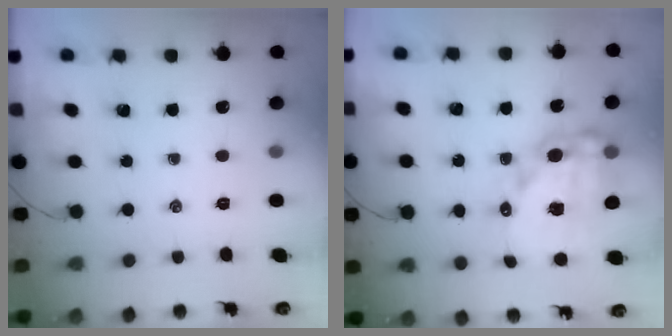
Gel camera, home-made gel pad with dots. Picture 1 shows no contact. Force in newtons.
{"total": 17.9, "press": 17.5, "slide": 3.7}